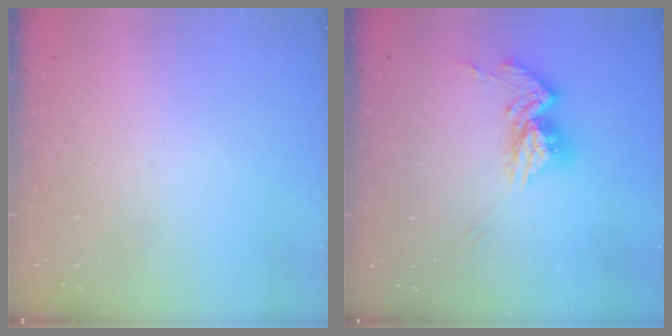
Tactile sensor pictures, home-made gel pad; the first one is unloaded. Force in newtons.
{"total": 13.6, "press": 13.5, "slide": 1.3}